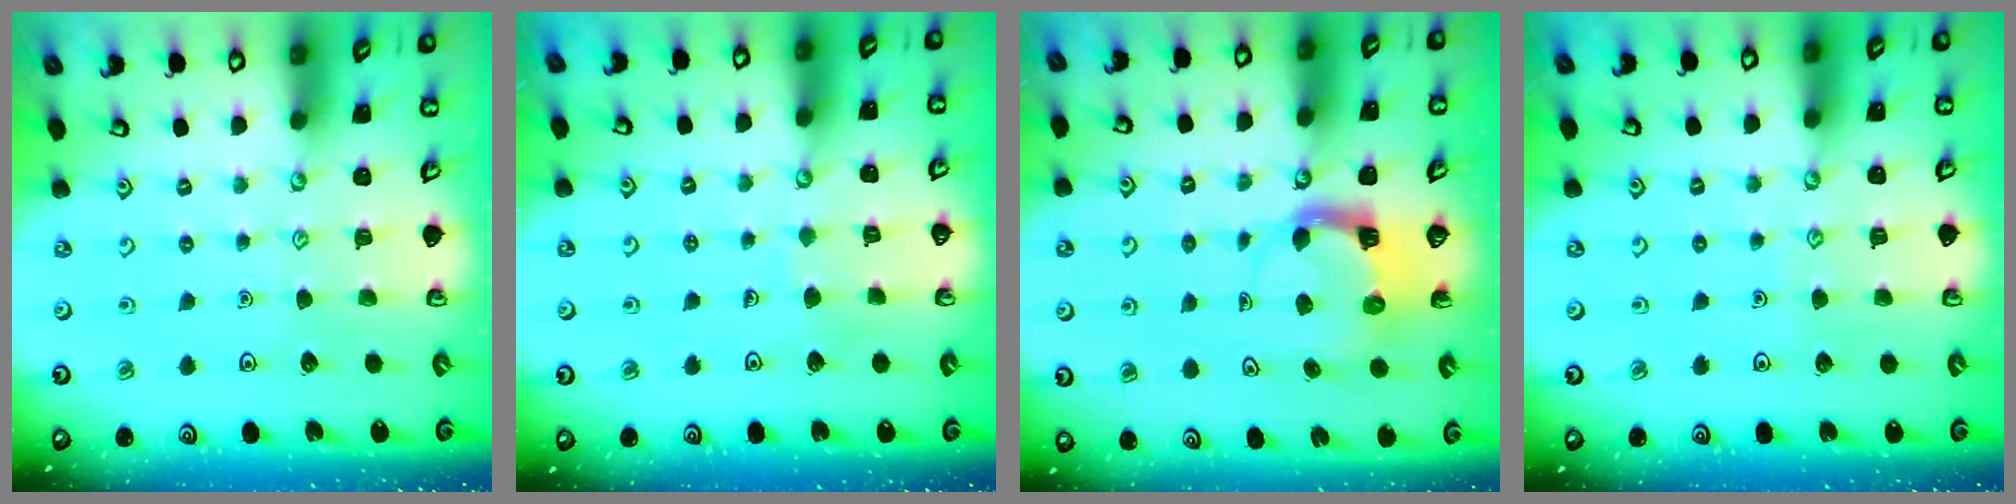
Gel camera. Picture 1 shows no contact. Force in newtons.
{"total": 3.9, "press": 3.9, "slide": 0.2}
{"total": 3.9, "press": 3.9, "slide": 0.3}
{"total": 2.6, "press": 2.5, "slide": 0.3}